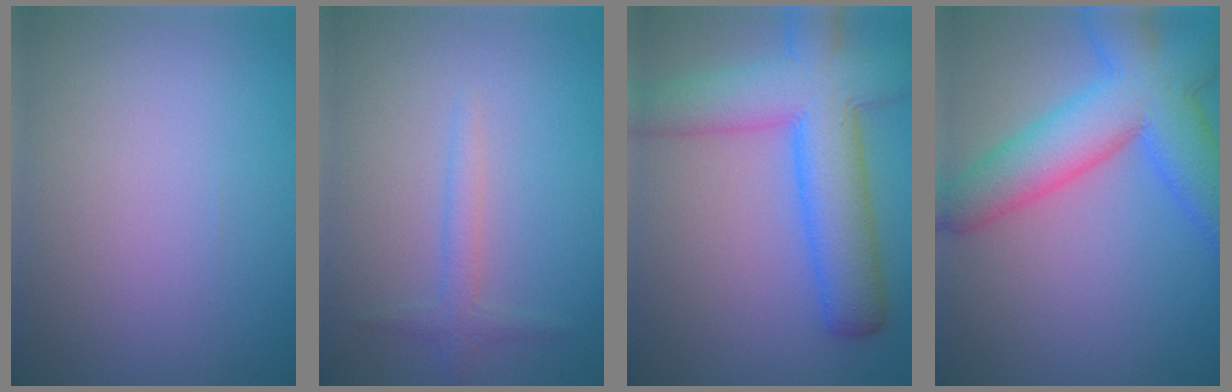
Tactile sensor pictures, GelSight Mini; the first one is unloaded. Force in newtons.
{"total": 1.7, "press": 1.7, "slide": 0.1}
{"total": 9.7, "press": 9.7, "slide": 0.3}
{"total": 8.0, "press": 8.0, "slide": 0.4}